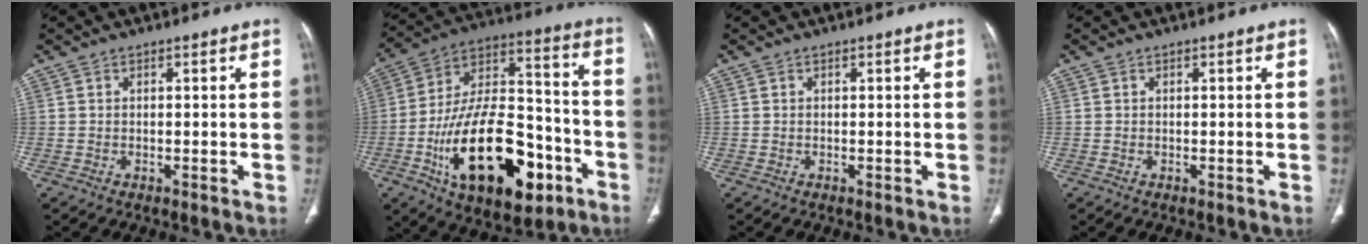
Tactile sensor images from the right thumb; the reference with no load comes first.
{"total": 27.6, "force": [-10.9, 13.6, 21.4], "torque": [-0.363, 0.051, -0.167]}
{"total": 0.0}
{"total": 0.0}